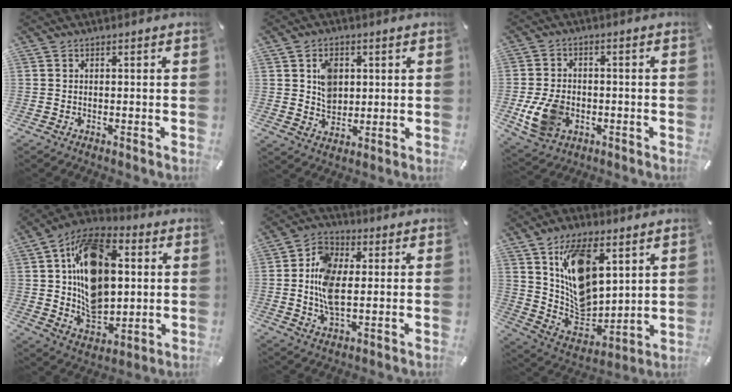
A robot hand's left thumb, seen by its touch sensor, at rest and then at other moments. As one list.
[{"total": 6.9, "force": [1.7, 5.8, 3.3], "torque": [-0.054, 0.004, 0.030]}, {"total": 10.3, "force": [-2.5, 7.8, 6.2], "torque": [-0.137, 0.007, -0.042]}, {"total": 20.1, "force": [3.7, 14.3, 13.6], "torque": [-0.237, -0.014, 0.067]}, {"total": 10.5, "force": [0.0, 6.5, 8.2], "torque": [-0.184, 0.003, -0.004]}, {"total": 15.7, "force": [7.2, 10.3, 9.4], "torque": [-0.159, -0.030, 0.140]}]